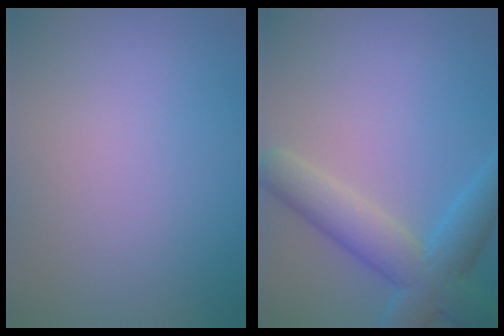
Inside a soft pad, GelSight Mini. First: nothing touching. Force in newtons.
{"total": 6.3, "press": 6.3, "slide": 0.3}